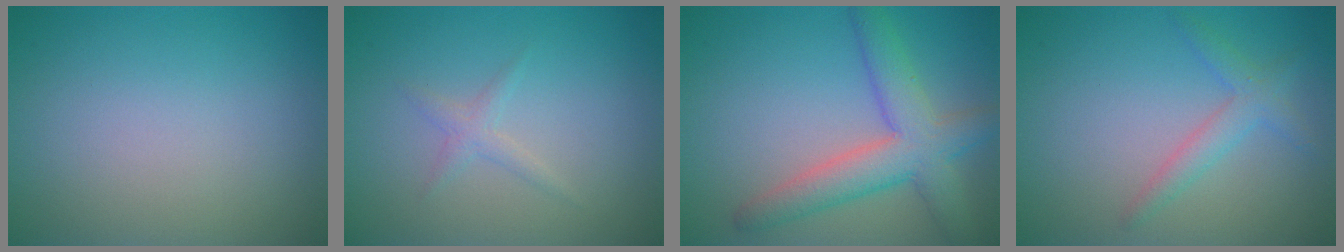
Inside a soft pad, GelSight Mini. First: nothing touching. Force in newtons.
{"total": 1.2, "press": 1.2, "slide": 0.0}
{"total": 5.7, "press": 5.7, "slide": 0.4}
{"total": 2.2, "press": 2.2, "slide": 0.0}